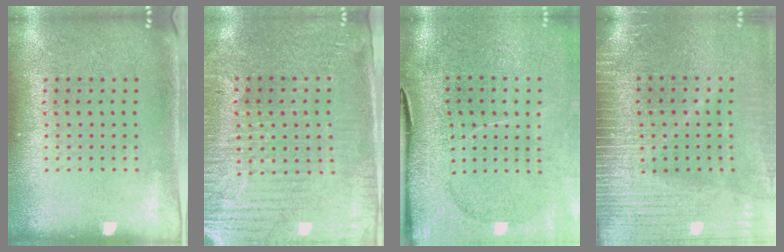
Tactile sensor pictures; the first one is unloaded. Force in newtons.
{"total": 3.7, "press": 3.4, "slide": 1.5}
{"total": 4.4, "press": 3.5, "slide": 2.6}
{"total": 3.8, "press": 3.3, "slide": 1.9}